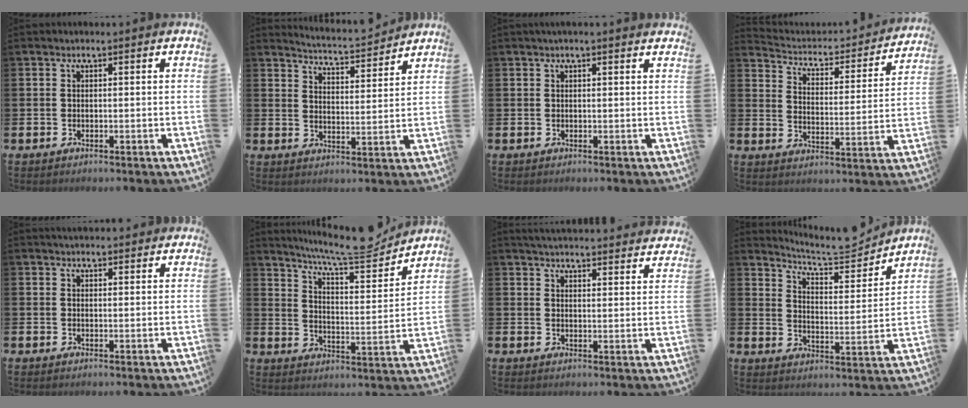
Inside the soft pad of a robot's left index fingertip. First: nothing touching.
{"total": 4.7, "force": [4.7, -0.1, 0.2], "torque": [-0.018, -0.041, 0.079]}
{"total": 0.9, "force": [0.8, -0.1, 0.4], "torque": [-0.007, 0.000, 0.014]}
{"total": 4.0, "force": [3.6, 1.5, 0.7], "torque": [-0.046, -0.035, 0.052]}
{"total": 2.4, "force": [2.4, 0.3, 0.1], "torque": [0.001, -0.011, 0.043]}
{"total": 8.9, "force": [8.1, 0.9, 3.5], "torque": [-0.084, -0.052, 0.139]}
{"total": 4.6, "force": [4.6, 0.1, 0.5], "torque": [-0.019, -0.028, 0.082]}
{"total": 6.7, "force": [6.5, 0.9, 1.5], "torque": [-0.044, -0.050, 0.109]}